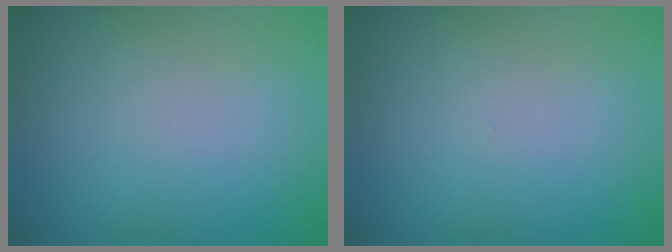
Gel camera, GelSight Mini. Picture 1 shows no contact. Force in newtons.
{"total": 0.0}